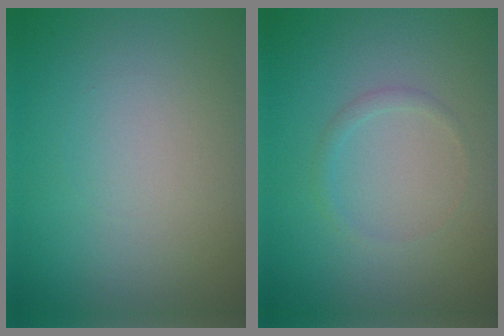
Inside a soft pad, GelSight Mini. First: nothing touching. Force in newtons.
{"total": 0.9, "press": 0.9, "slide": 0.0}